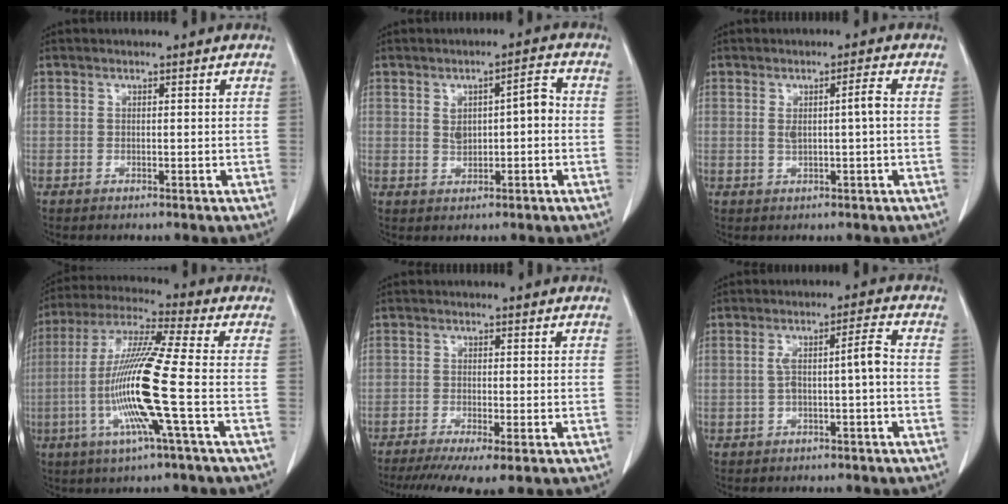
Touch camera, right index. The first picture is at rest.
{"total": 5.0, "force": [0.3, 1.9, 4.6], "torque": [-0.075, 0.022, 0.010]}
{"total": 3.2, "force": [0.3, -0.1, 3.2], "torque": [-0.057, 0.003, 0.009]}
{"total": 15.0, "force": [-3.3, -1.1, 14.6], "torque": [-0.298, -0.009, -0.077]}
{"total": 8.3, "force": [-5.9, 0.8, 5.8], "torque": [-0.087, -0.019, -0.095]}
{"total": 4.7, "force": [-0.6, 0.3, 4.6], "torque": [-0.083, 0.024, -0.004]}